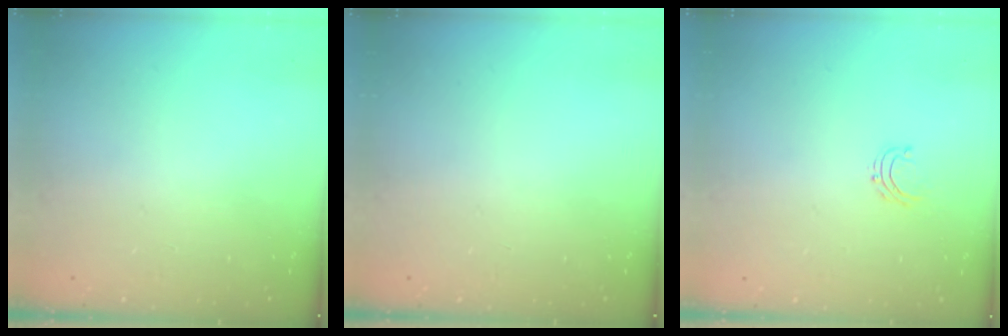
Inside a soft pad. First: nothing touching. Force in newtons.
{"total": 0.0}
{"total": 3.7, "press": 3.7, "slide": 0.3}